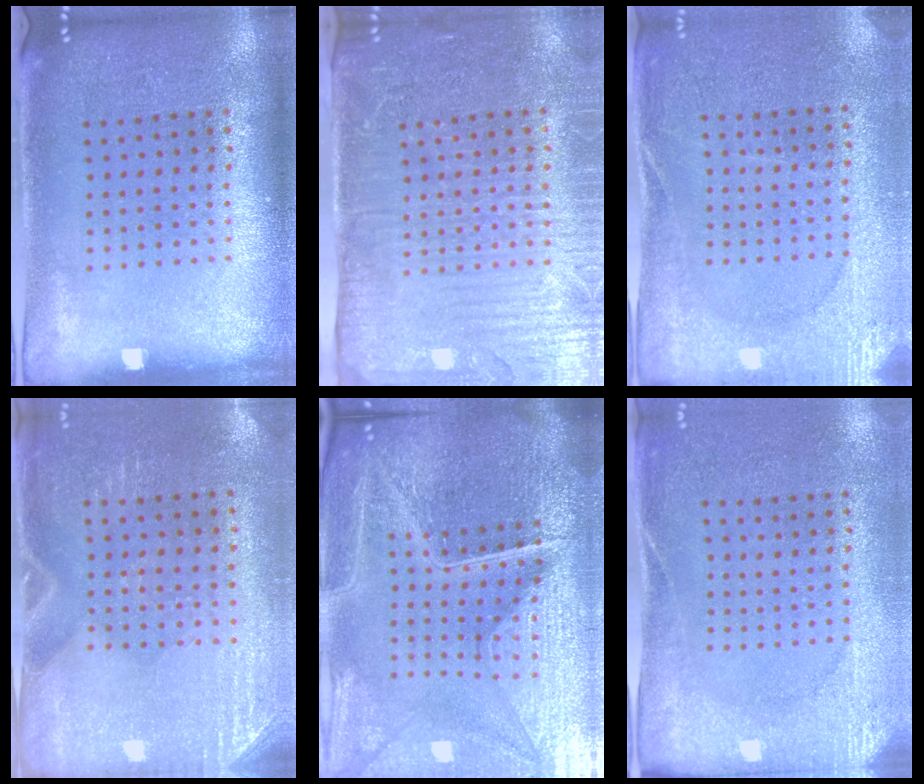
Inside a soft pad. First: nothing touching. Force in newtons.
{"total": 4.2, "press": 3.7, "slide": 2.0}
{"total": 2.7, "press": 2.7, "slide": 0.2}
{"total": 2.9, "press": 2.5, "slide": 1.4}
{"total": 7.0, "press": 6.1, "slide": 3.3}
{"total": 2.6, "press": 2.0, "slide": 1.6}